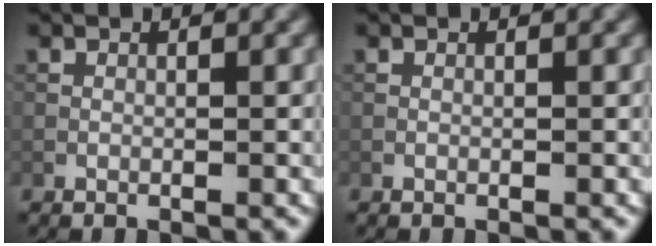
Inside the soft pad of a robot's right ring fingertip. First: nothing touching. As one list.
[{"total": 0.0}]